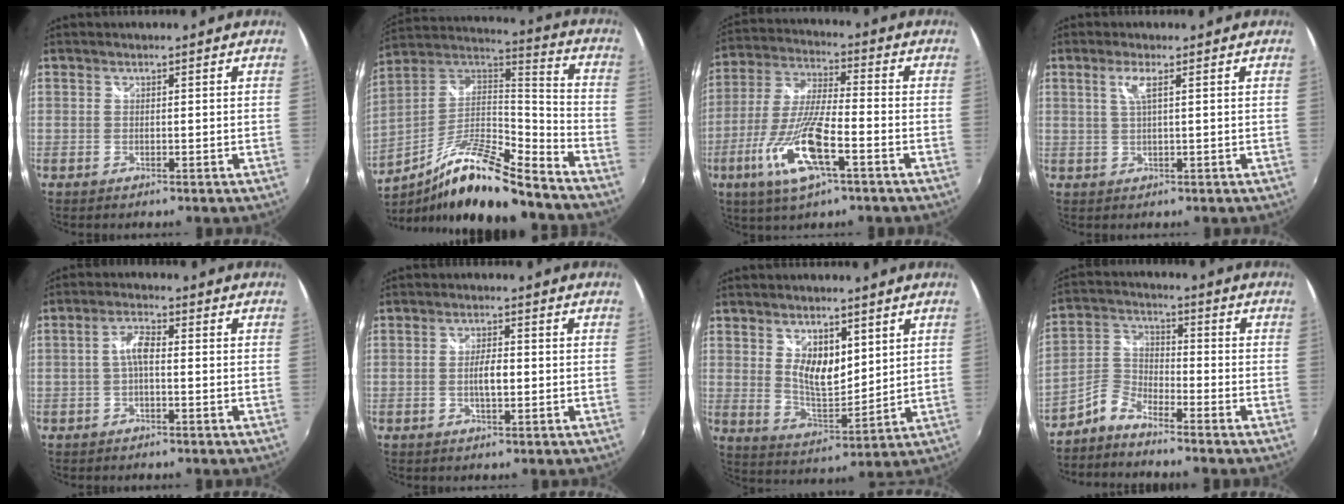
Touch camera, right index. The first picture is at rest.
{"total": 18.0, "force": [-12.5, 2.8, 12.7], "torque": [-0.235, -0.005, -0.234]}
{"total": 15.0, "force": [-6.4, 3.5, 13.1], "torque": [-0.281, -0.017, -0.124]}
{"total": 2.6, "force": [0.9, -0.2, 2.4], "torque": [-0.050, 0.000, 0.019]}
{"total": 3.5, "force": [-0.6, 1.2, 3.3], "torque": [-0.067, 0.012, -0.013]}
{"total": 3.8, "force": [-0.5, 1.1, 3.5], "torque": [-0.065, 0.000, -0.011]}
{"total": 9.0, "force": [3.3, 4.5, 7.0], "torque": [-0.120, -0.007, 0.068]}
{"total": 4.9, "force": [-3.8, 1.9, 2.4], "torque": [-0.061, 0.018, -0.088]}